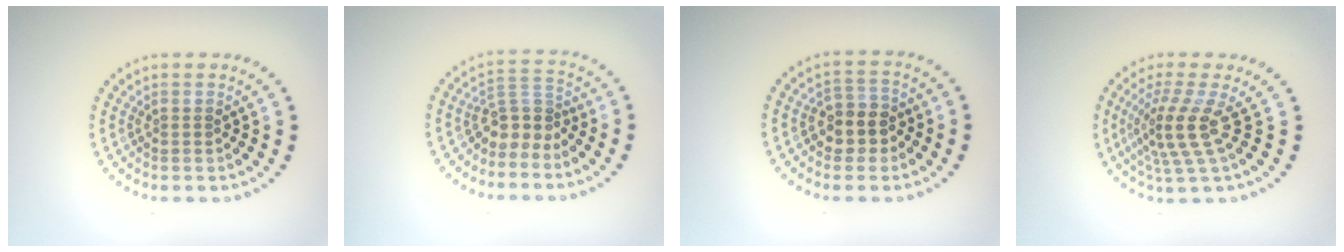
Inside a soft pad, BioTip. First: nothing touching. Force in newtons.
{"total": 2.8, "press": 2.0, "slide": 2.0}
{"total": 3.0, "press": 2.7, "slide": 1.2}
{"total": 3.9, "press": 2.8, "slide": 2.7}